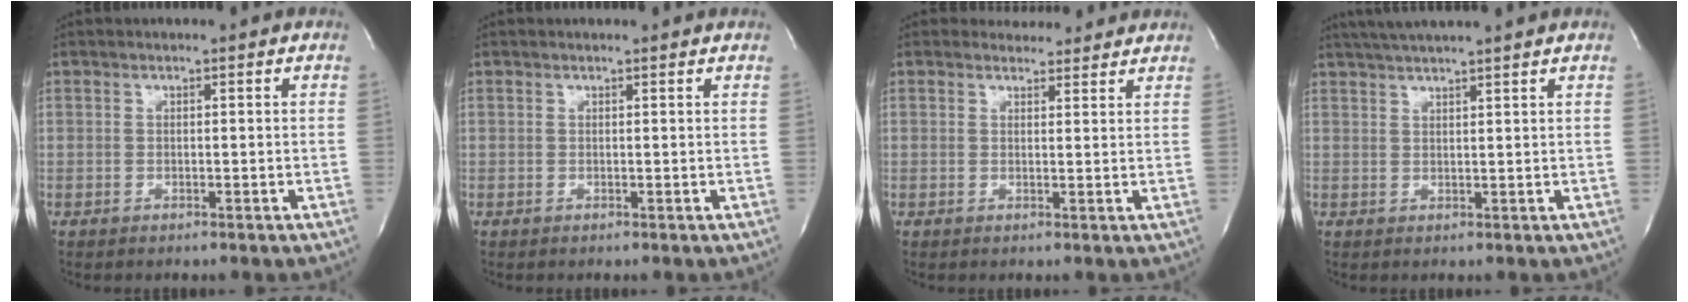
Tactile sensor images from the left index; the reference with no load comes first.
{"total": 1.0, "force": [1.0, 0.1, 0.0], "torque": [-0.009, 0.001, 0.007]}
{"total": 4.0, "force": [3.7, 1.5, 0.2], "torque": [-0.002, 0.004, 0.040]}
{"total": 6.9, "force": [6.0, -0.8, 3.3], "torque": [-0.056, 0.026, 0.090]}